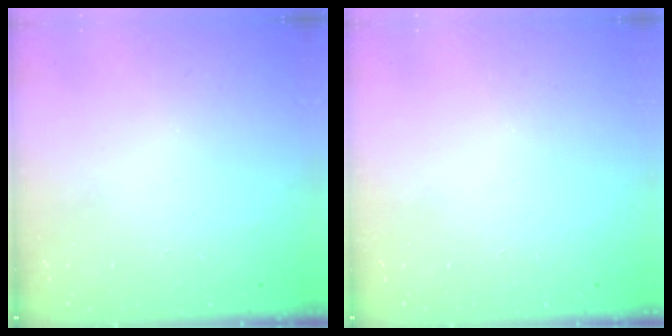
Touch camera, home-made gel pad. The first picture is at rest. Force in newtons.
{"total": 0.0}